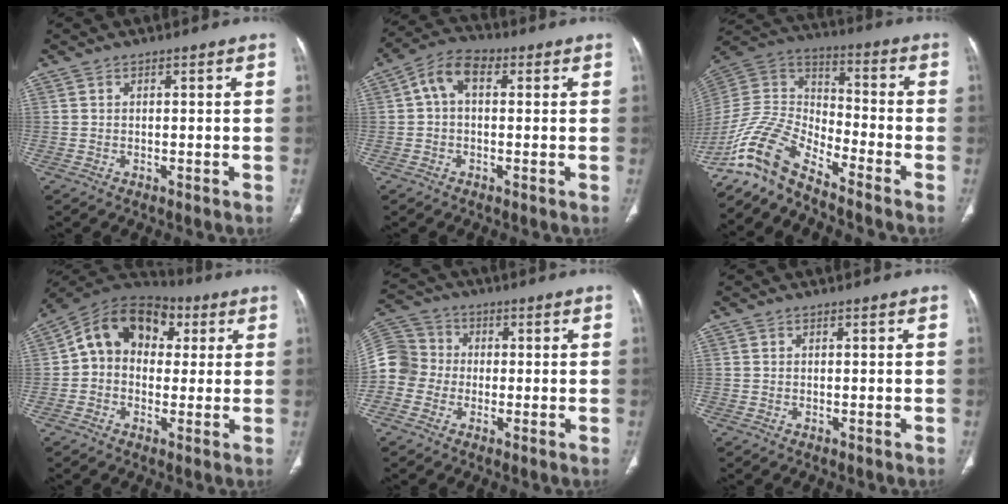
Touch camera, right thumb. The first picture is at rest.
{"total": 6.7, "force": [1.1, 4.2, 5.1], "torque": [-0.081, 0.023, 0.009]}
{"total": 13.2, "force": [-11.1, 3.5, 6.1], "torque": [-0.131, 0.080, -0.226]}
{"total": 14.0, "force": [3.1, 10.5, 8.8], "torque": [-0.109, 0.035, 0.038]}
{"total": 10.3, "force": [-1.5, 9.4, 3.9], "torque": [-0.073, 0.030, -0.035]}
{"total": 0.0}